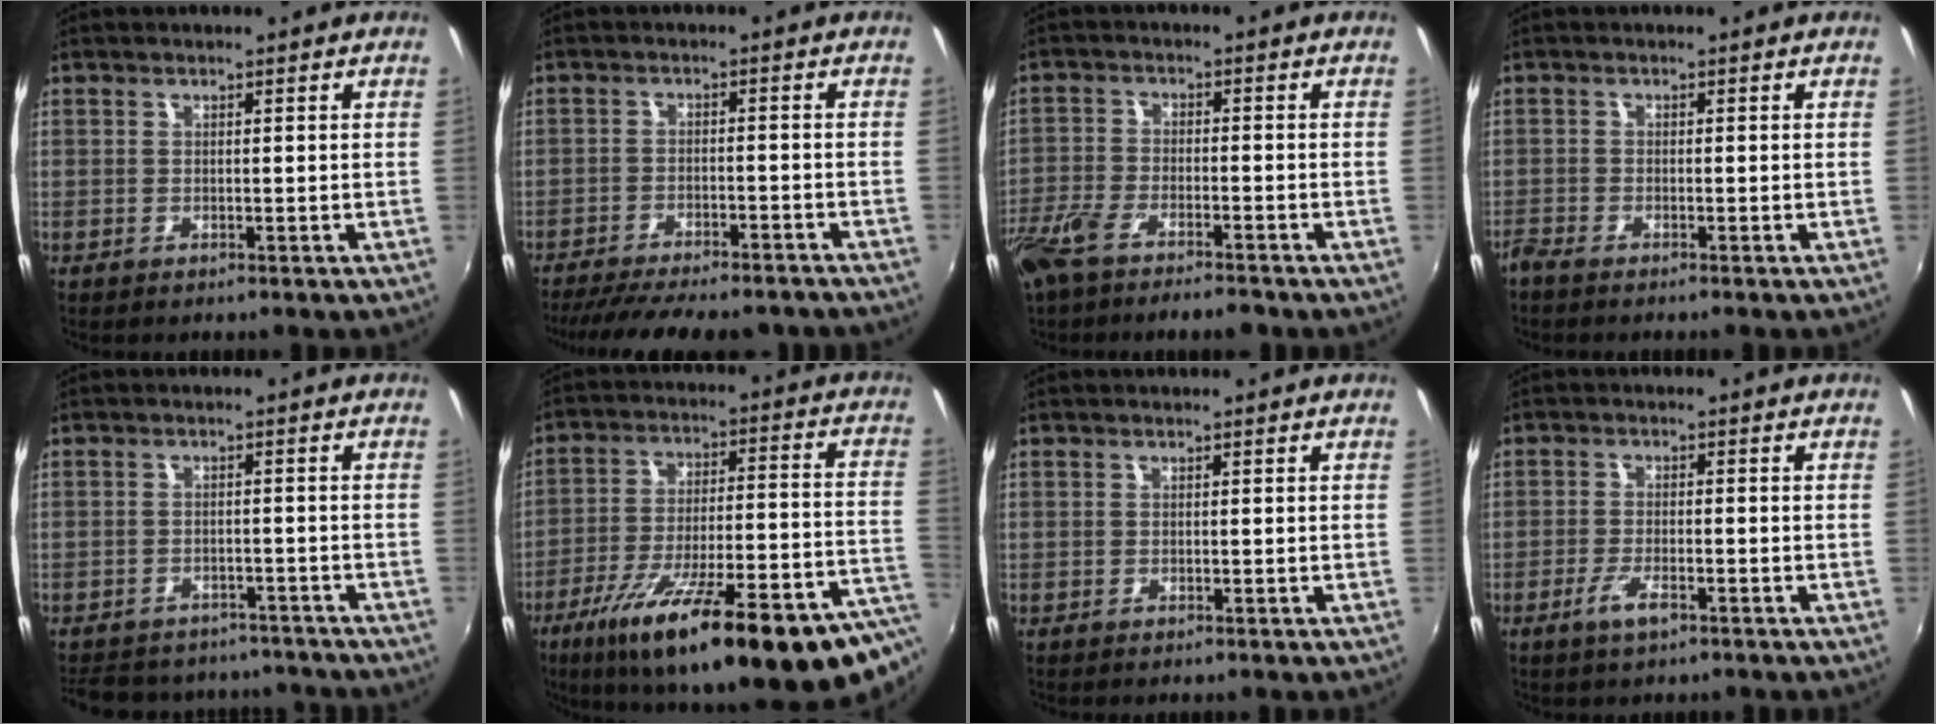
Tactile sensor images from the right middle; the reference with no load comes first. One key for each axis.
{"total": 18.7, "fx": -15.9, "fy": 4.4, "fz": 8.7, "tx": -0.174, "ty": -0.026, "tz": -0.219}
{"total": 10.0, "fx": -7.8, "fy": 2.7, "fz": 5.7, "tx": -0.140, "ty": -0.032, "tz": -0.145}
{"total": 2.0, "fx": -1.9, "fy": 0.2, "fz": 0.7, "tx": -0.023, "ty": -0.008, "tz": -0.040}
{"total": 16.6, "fx": -14.0, "fy": 6.8, "fz": 5.7, "tx": -0.132, "ty": 0.018, "tz": -0.182}
{"total": 31.7, "fx": -20.9, "fy": 6.0, "fz": 23.0, "tx": -0.331, "ty": -0.049, "tz": -0.293}
{"total": 0.0}
{"total": 3.9, "fx": -2.4, "fy": 1.0, "fz": 2.9, "tx": -0.067, "ty": -0.004, "tz": -0.047}